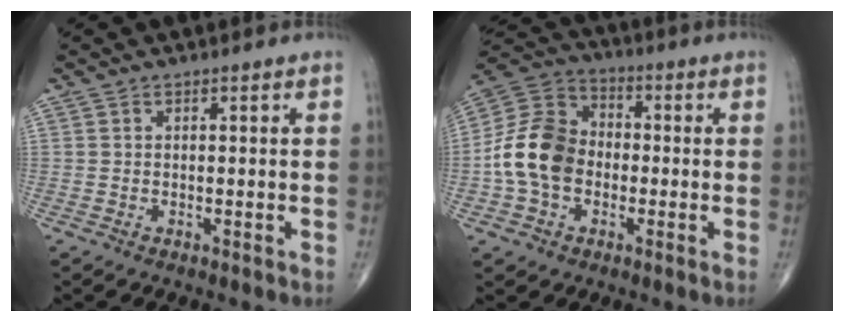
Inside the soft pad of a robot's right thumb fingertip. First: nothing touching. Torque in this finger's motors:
{"motor_torque": [1.57, 2.40, 1.35, -0.42, 0.15]}